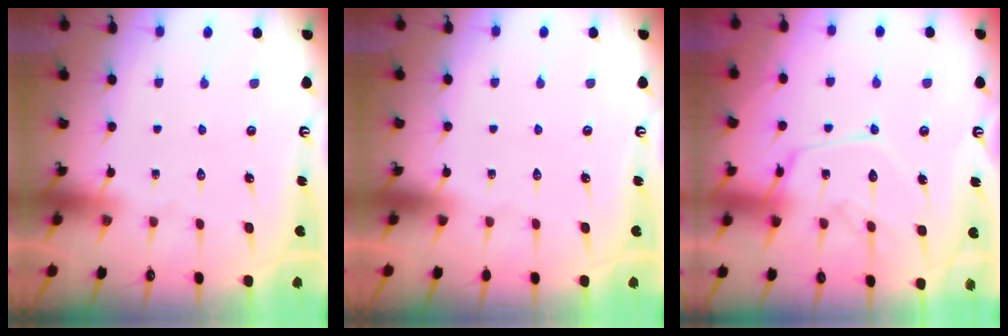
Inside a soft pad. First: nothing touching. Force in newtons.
{"total": 0.0}
{"total": 14.5, "press": 14.5, "slide": 1.0}